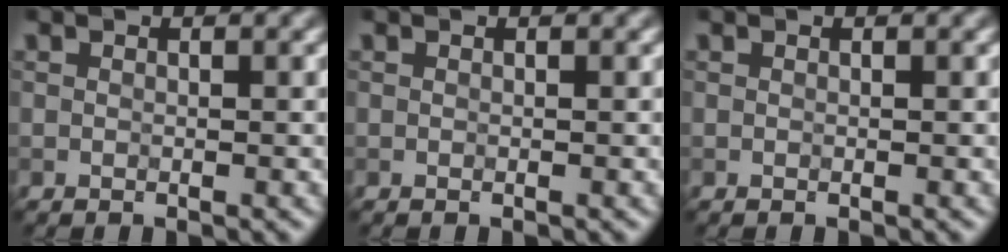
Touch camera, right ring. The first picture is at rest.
{"total": 0.0}
{"total": 0.0}